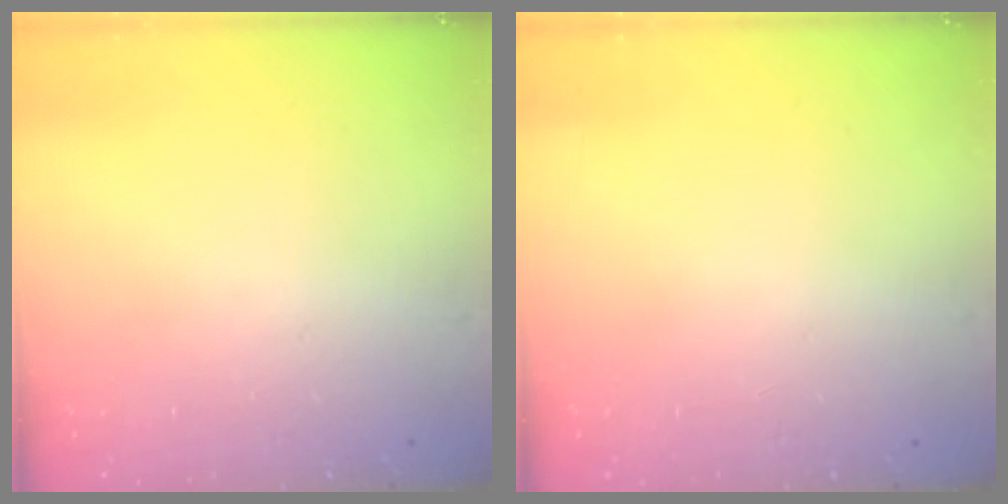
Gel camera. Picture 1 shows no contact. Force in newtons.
{"total": 0.0}